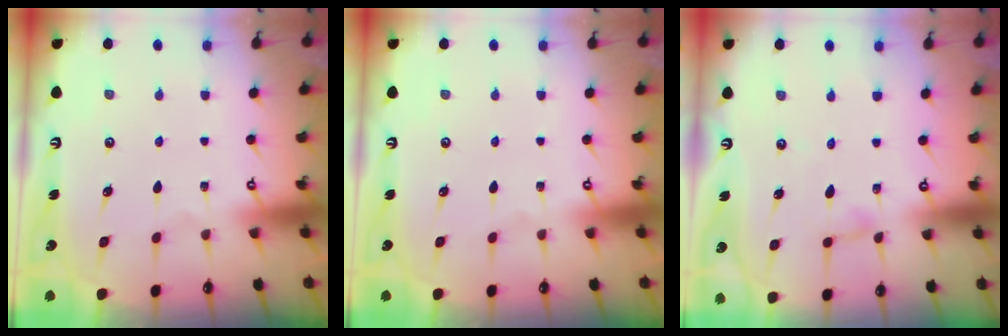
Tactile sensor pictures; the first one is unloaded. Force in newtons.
{"total": 0.0}
{"total": 3.5, "press": 3.5, "slide": 0.3}